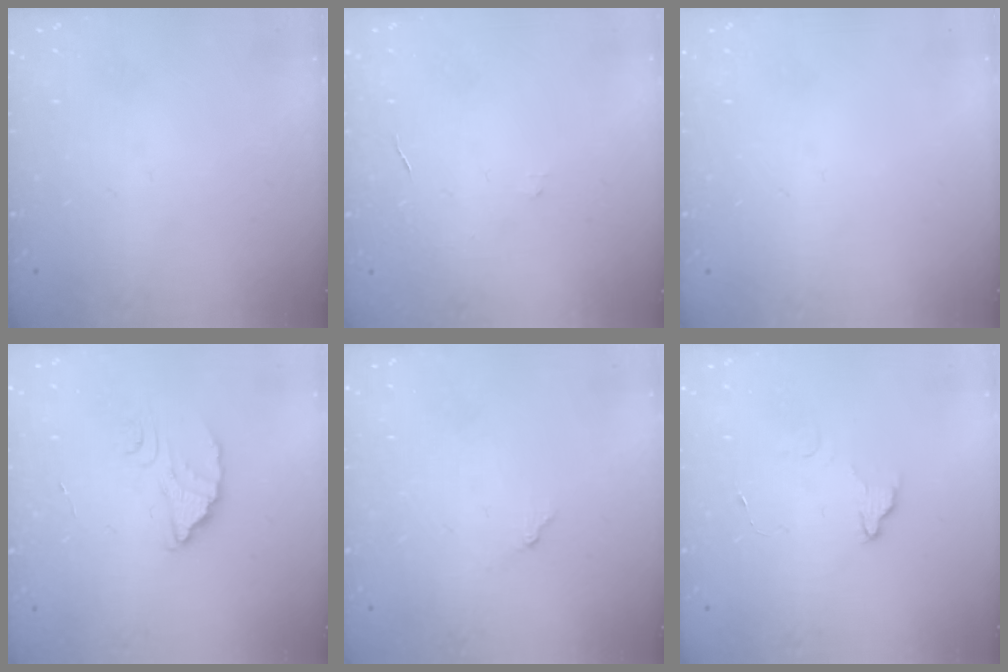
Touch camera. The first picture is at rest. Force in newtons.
{"total": 2.9, "press": 2.9, "slide": 0.2}
{"total": 0.0}
{"total": 2.4, "press": 2.4, "slide": 0.1}
{"total": 5.4, "press": 5.4, "slide": 0.2}
{"total": 2.2, "press": 2.2, "slide": 0.2}